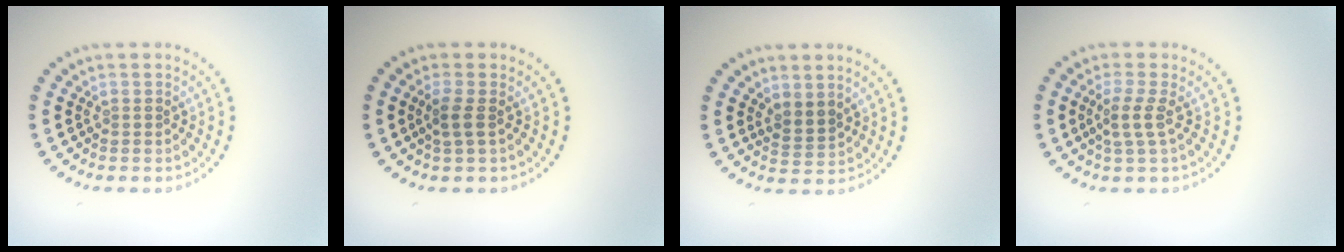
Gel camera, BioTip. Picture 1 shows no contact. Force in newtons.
{"total": 1.5, "press": 1.3, "slide": 0.8}
{"total": 2.0, "press": 1.5, "slide": 1.3}
{"total": 2.0, "press": 1.5, "slide": 1.4}